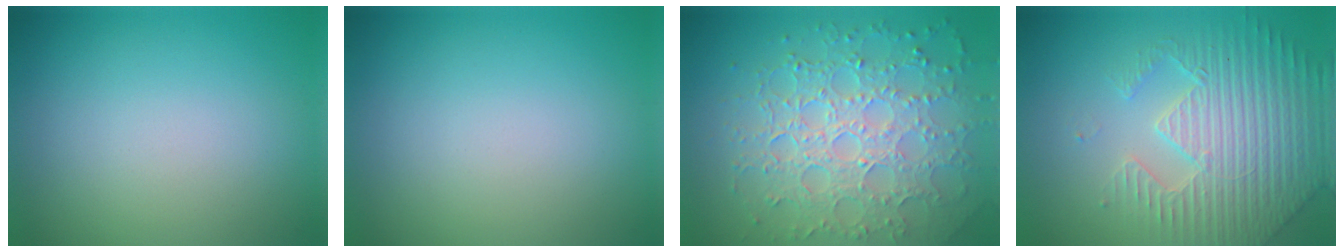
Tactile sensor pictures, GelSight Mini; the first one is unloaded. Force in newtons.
{"total": 0.0}
{"total": 7.8, "press": 5.7, "slide": 5.2}
{"total": 5.0, "press": 4.8, "slide": 1.4}